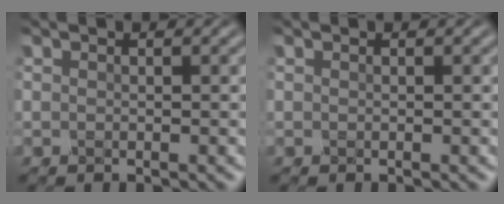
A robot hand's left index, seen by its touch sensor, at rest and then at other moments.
{"total": 0.0}